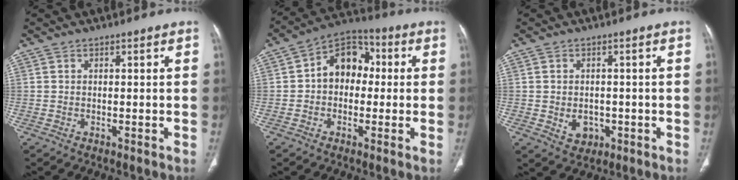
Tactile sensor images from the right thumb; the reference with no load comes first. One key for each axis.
{"total": 10.7, "fx": 0.7, "fy": 8.0, "fz": 7.1, "tx": -0.075, "ty": 0.033, "tz": -0.004}
{"total": 4.3, "fx": -0.9, "fy": 3.5, "fz": 2.4, "tx": -0.023, "ty": 0.005, "tz": -0.001}